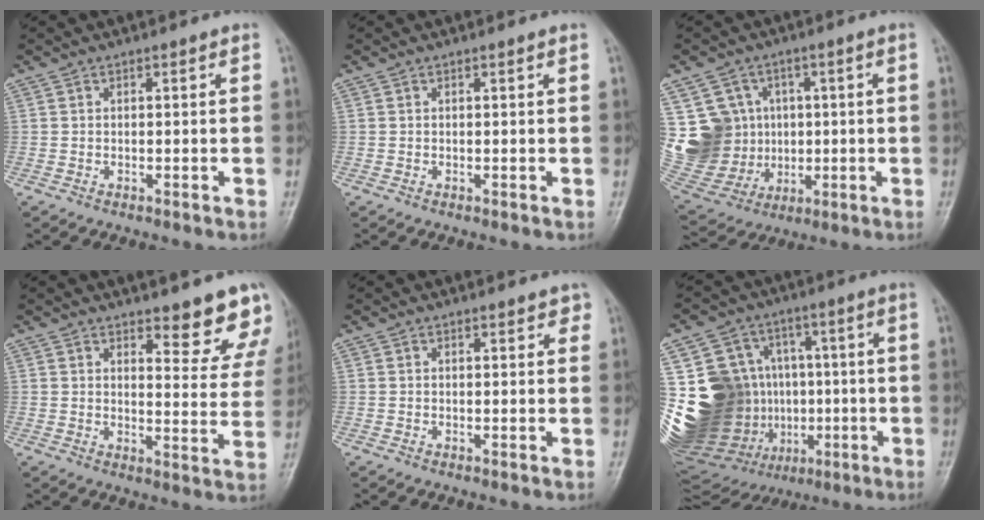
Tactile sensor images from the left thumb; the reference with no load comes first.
{"total": 0.0}
{"total": 15.0, "force": [2.4, 13.7, 5.8], "torque": [-0.085, 0.017, 0.070]}
{"total": 9.6, "force": [7.9, 3.1, 4.4], "torque": [-0.011, -0.055, 0.088]}
{"total": 1.4, "force": [1.0, 0.7, 0.7], "torque": [0.000, -0.003, 0.008]}
{"total": 29.3, "force": [-0.5, 23.9, 16.9], "torque": [-0.318, 0.039, 0.026]}